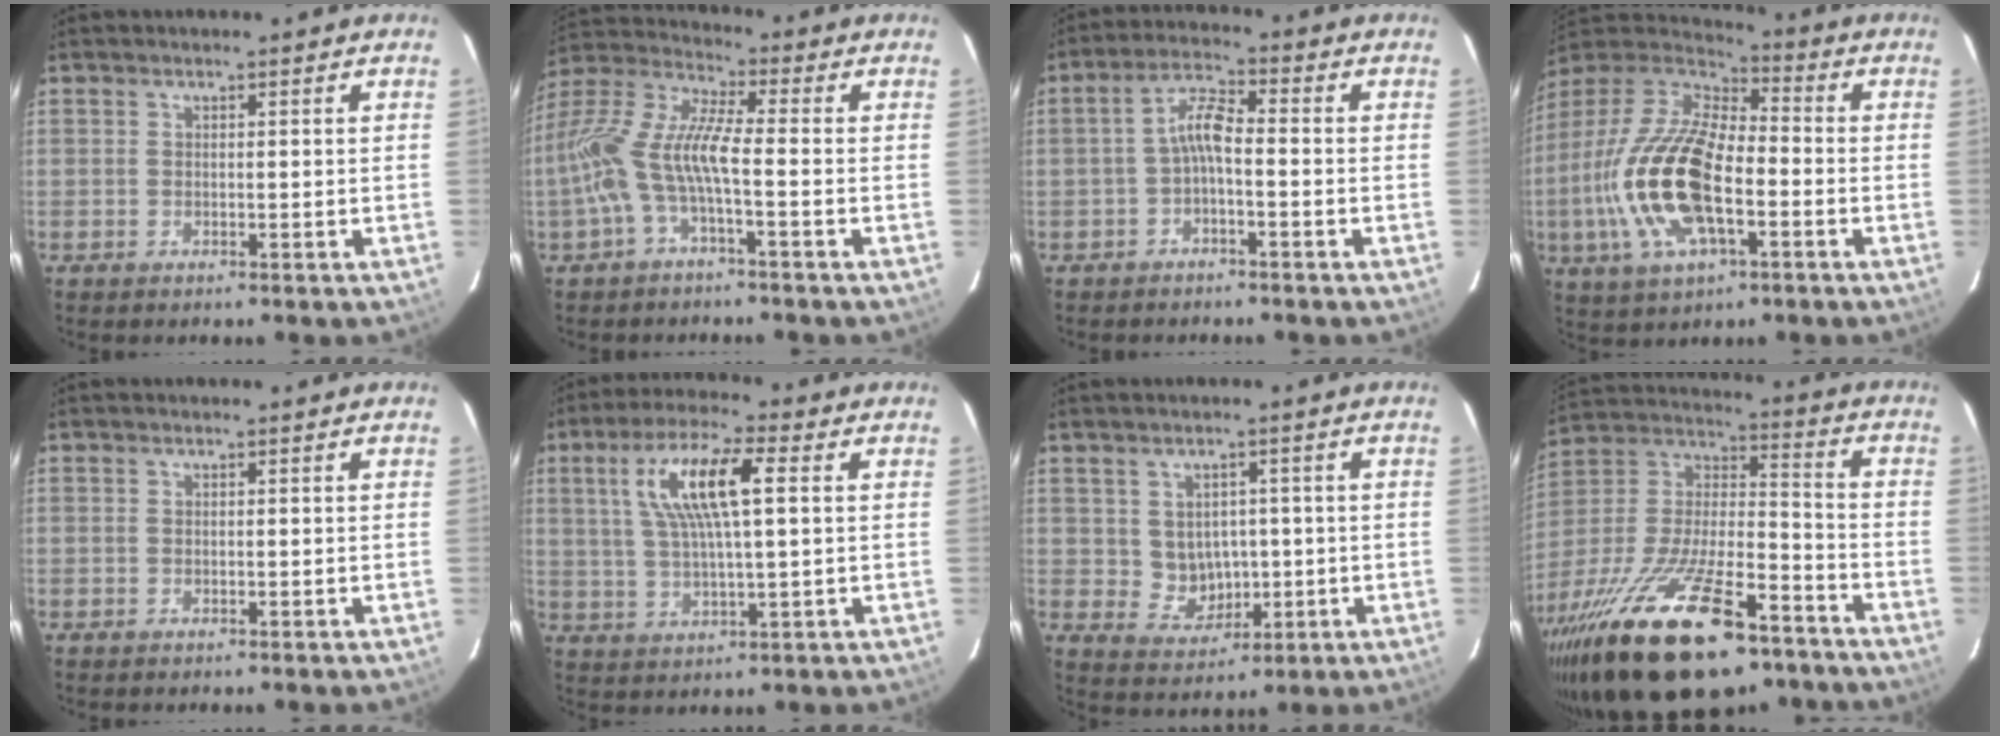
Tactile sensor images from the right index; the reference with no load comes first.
{"total": 11.9, "force": [-3.0, 2.3, 11.3], "torque": [-0.236, 0.006, -0.060]}
{"total": 4.6, "force": [-1.6, 1.2, 4.1], "torque": [-0.089, 0.016, -0.032]}
{"total": 20.9, "force": [-5.0, 9.1, 18.2], "torque": [-0.387, -0.013, -0.096]}
{"total": 0.0}
{"total": 12.0, "force": [3.2, 2.8, 11.3], "torque": [-0.216, 0.015, 0.062]}
{"total": 5.9, "force": [0.1, 5.4, 2.4], "torque": [-0.049, 0.007, 0.020]}
{"total": 30.8, "force": [-19.9, 11.2, 20.7], "torque": [-0.405, -0.034, -0.318]}